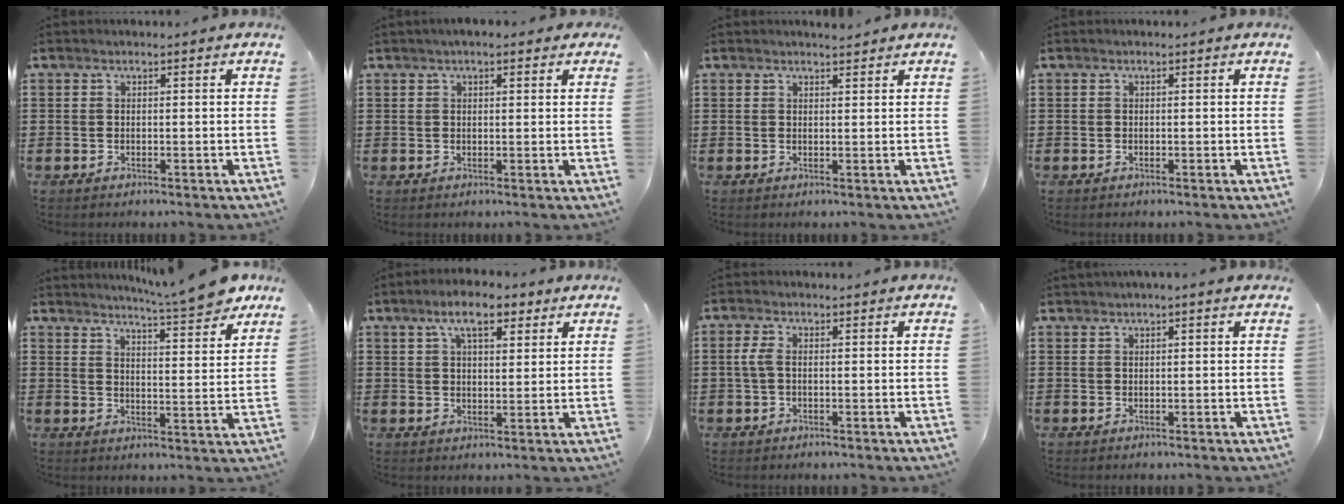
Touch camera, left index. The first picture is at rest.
{"total": 1.9, "force": [1.3, 0.6, 1.2], "torque": [-0.027, 0.007, 0.022]}
{"total": 1.6, "force": [1.6, 0.2, 0.3], "torque": [-0.009, 0.002, 0.031]}
{"total": 0.0}
{"total": 7.6, "force": [6.9, 0.0, 3.2], "torque": [-0.054, -0.045, 0.117]}
{"total": 7.1, "force": [4.7, 2.5, 4.7], "torque": [-0.089, 0.003, 0.081]}
{"total": 2.4, "force": [0.0, 1.0, 2.2], "torque": [-0.051, 0.000, -0.003]}
{"total": 1.0, "force": [0.8, -0.1, 0.6], "torque": [-0.011, 0.000, 0.015]}